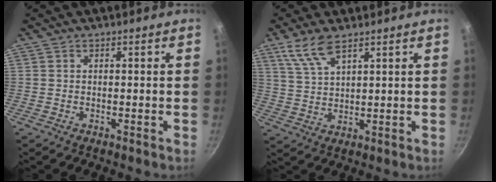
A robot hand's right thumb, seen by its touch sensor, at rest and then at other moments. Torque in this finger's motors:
{"motor_torque": [1.37, 3.62, 0.76, -0.01, 0.48]}